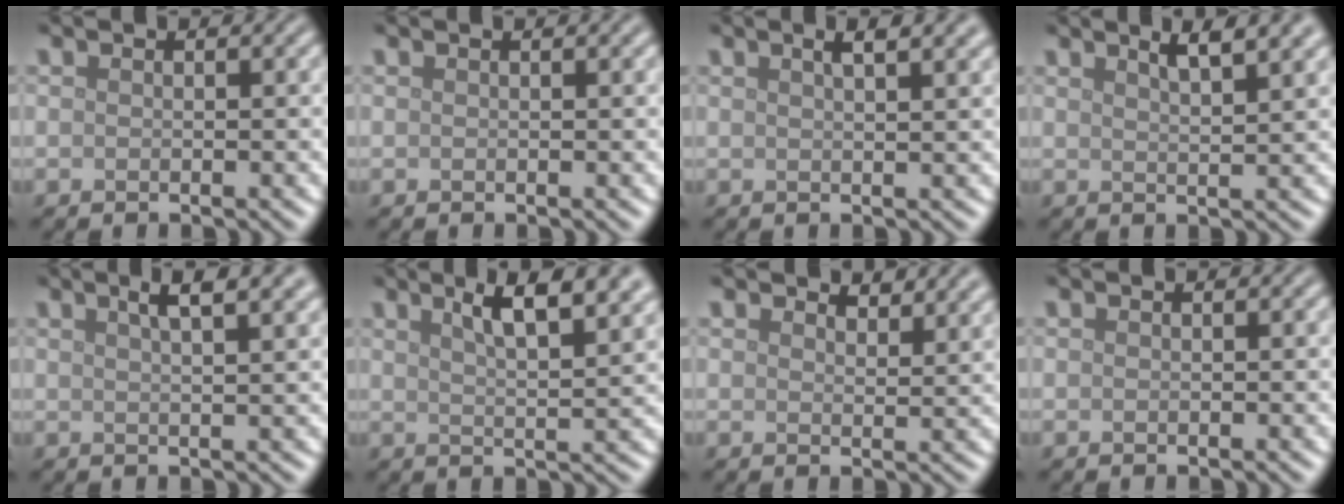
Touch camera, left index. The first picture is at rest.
{"total": 0.6, "force": [0.4, 0.1, 0.4], "torque": [-0.002, 0.004, 0.007]}
{"total": 3.9, "force": [2.2, 1.5, 2.9], "torque": [-0.012, 0.015, 0.009]}
{"total": 4.1, "force": [2.7, 1.0, 2.8], "torque": [-0.024, 0.021, 0.026]}
{"total": 4.7, "force": [2.8, 1.5, 3.5], "torque": [-0.026, 0.022, 0.021]}
{"total": 7.3, "force": [4.2, 2.2, 5.5], "torque": [-0.054, 0.023, 0.053]}
{"total": 3.2, "force": [3.0, 0.6, 0.9], "torque": [-0.018, 0.000, 0.042]}
{"total": 0.0}